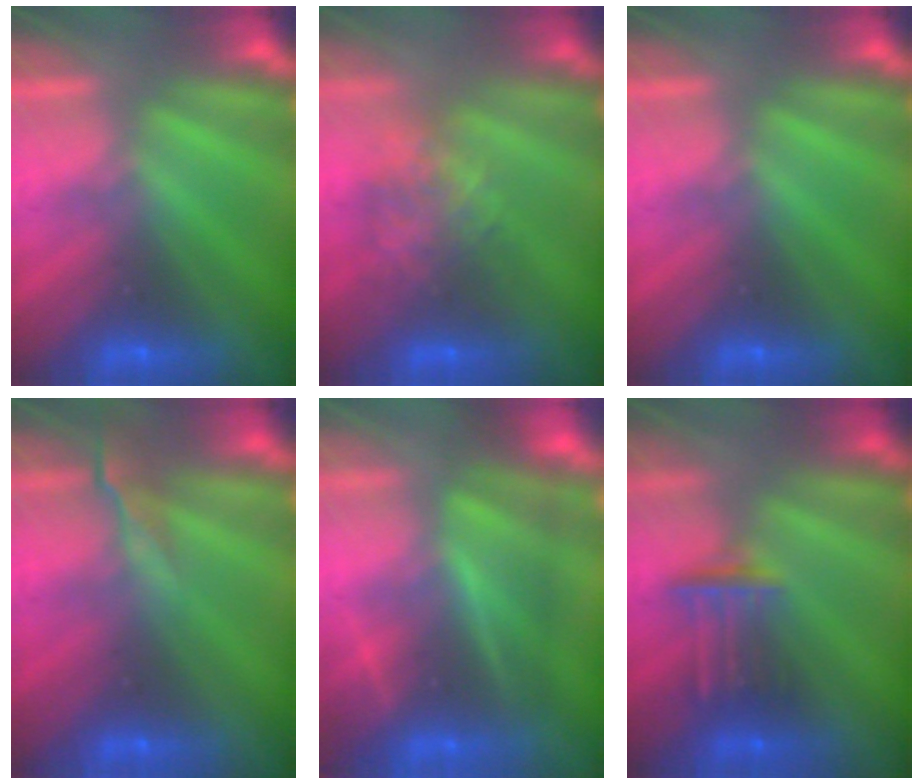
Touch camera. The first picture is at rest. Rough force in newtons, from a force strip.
{"total": 4.5}
{"total": 0.0}
{"total": 2.5}
{"total": 4.1}
{"total": 3.3}